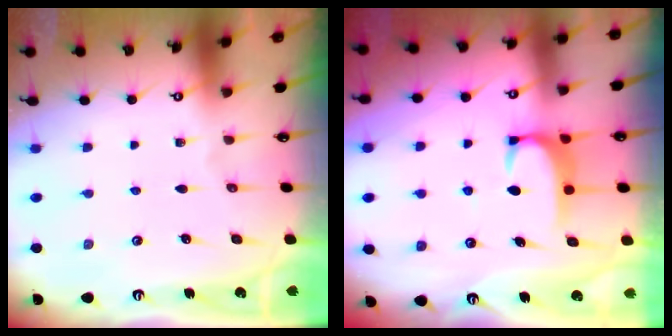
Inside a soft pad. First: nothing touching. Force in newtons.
{"total": 2.0, "press": 1.9, "slide": 0.6}